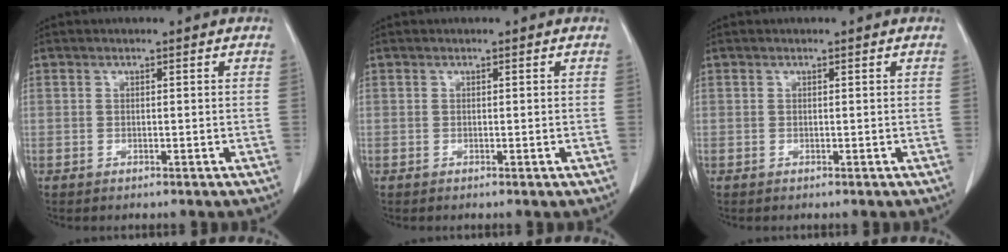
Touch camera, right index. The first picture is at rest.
{"total": 0.0}
{"total": 0.0}